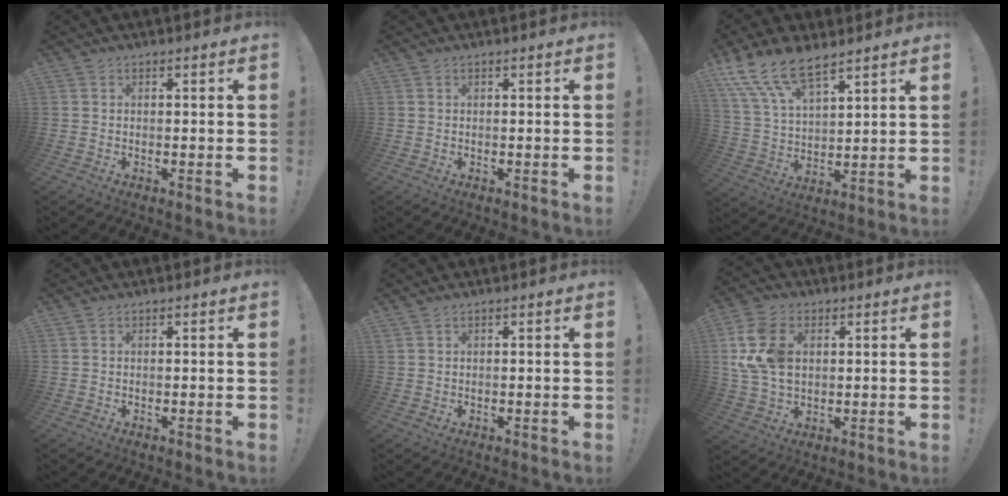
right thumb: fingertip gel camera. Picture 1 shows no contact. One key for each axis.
{"total": 0.0}
{"total": 13.1, "fx": 10.0, "fy": 4.8, "fz": 7.0, "tx": -0.148, "ty": -0.051, "tz": 0.190}
{"total": 0.0}
{"total": 0.6, "fx": 0.5, "fy": 0.2, "fz": 0.3, "tx": -0.010, "ty": 0.001, "tz": 0.011}
{"total": 13.8, "fx": 3.0, "fy": 9.6, "fz": 9.5, "tx": -0.186, "ty": -0.002, "tz": 0.059}